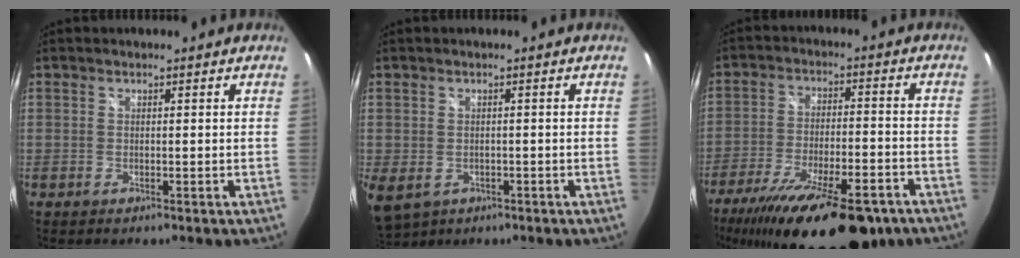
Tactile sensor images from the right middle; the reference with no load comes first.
{"total": 6.7, "force": [-2.3, 5.0, 3.8], "torque": [-0.077, -0.024, -0.028]}
{"total": 24.1, "force": [-17.3, 7.8, 14.9], "torque": [-0.269, -0.050, -0.256]}